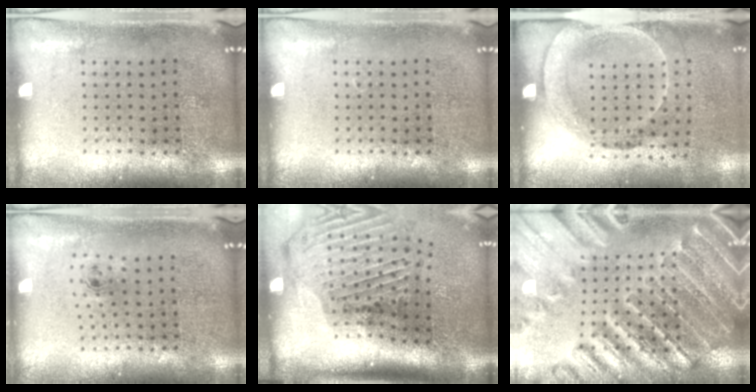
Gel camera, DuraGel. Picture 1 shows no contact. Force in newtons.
{"total": 0.0}
{"total": 1.6, "press": 1.2, "slide": 1.1}
{"total": 0.8, "press": 0.4, "slide": 0.7}
{"total": 2.9, "press": 2.1, "slide": 1.9}
{"total": 2.8, "press": 2.8, "slide": 0.4}